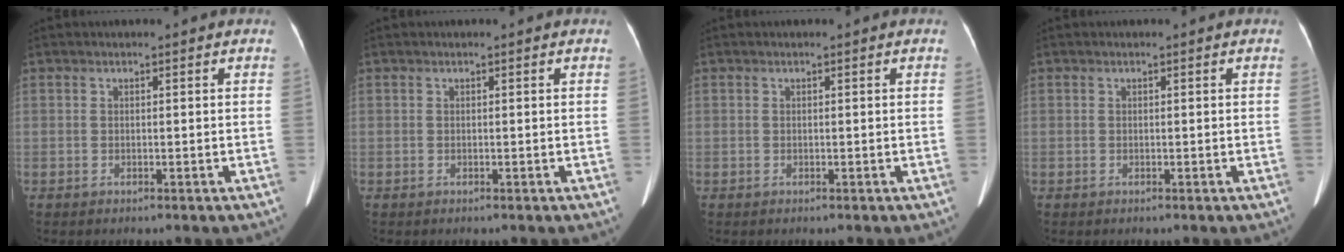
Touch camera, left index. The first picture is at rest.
{"total": 0.0}
{"total": 0.0}
{"total": 0.0}